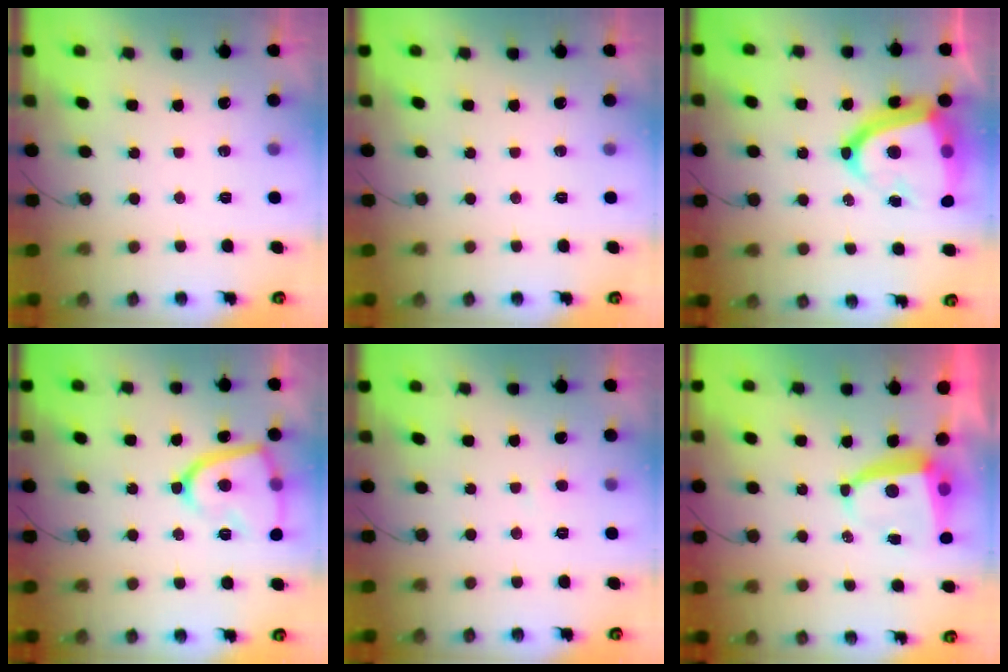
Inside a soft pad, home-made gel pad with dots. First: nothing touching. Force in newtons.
{"total": 0.0}
{"total": 20.6, "press": 20.5, "slide": 1.9}
{"total": 15.5, "press": 15.4, "slide": 1.5}
{"total": 1.6, "press": 1.5, "slide": 0.2}
{"total": 5.8, "press": 5.7, "slide": 0.8}